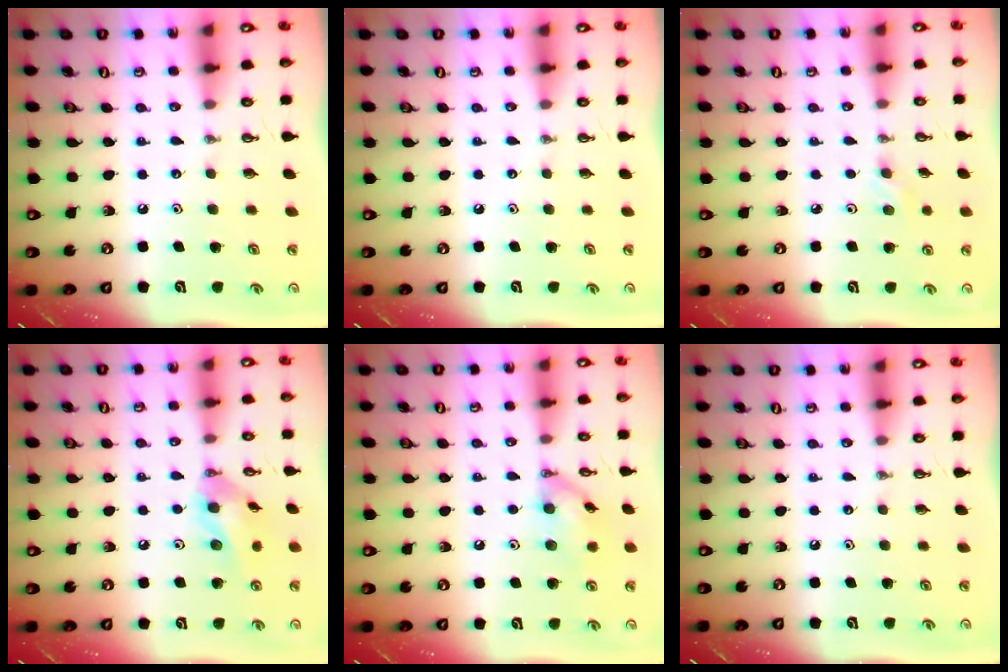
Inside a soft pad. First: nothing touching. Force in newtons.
{"total": 0.0}
{"total": 2.2, "press": 2.1, "slide": 0.7}
{"total": 11.6, "press": 11.4, "slide": 1.9}
{"total": 10.9, "press": 10.9, "slide": 1.1}
{"total": 0.0}